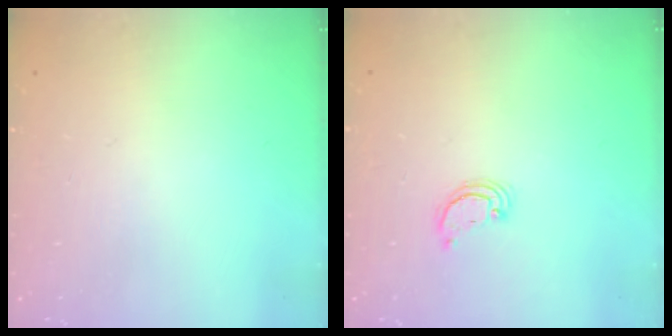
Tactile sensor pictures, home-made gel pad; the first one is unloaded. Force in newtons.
{"total": 2.6, "press": 2.6, "slide": 0.2}